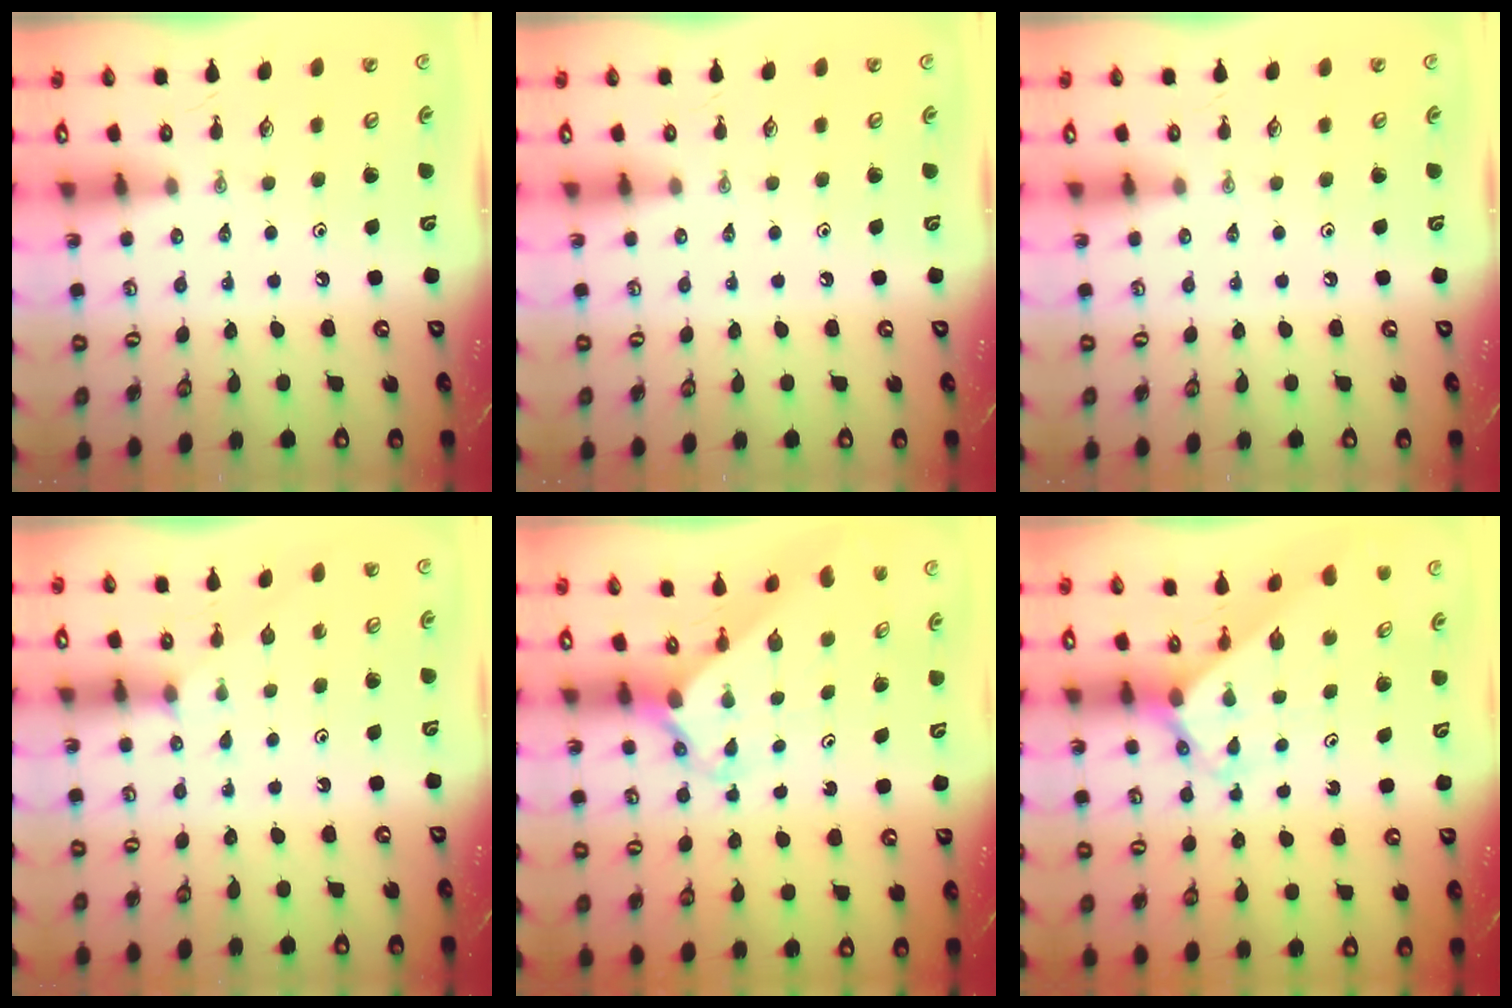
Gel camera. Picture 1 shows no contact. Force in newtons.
{"total": 0.0}
{"total": 0.0}
{"total": 4.1, "press": 4.1, "slide": 0.2}
{"total": 2.4, "press": 2.4, "slide": 0.2}
{"total": 2.5, "press": 2.5, "slide": 0.1}